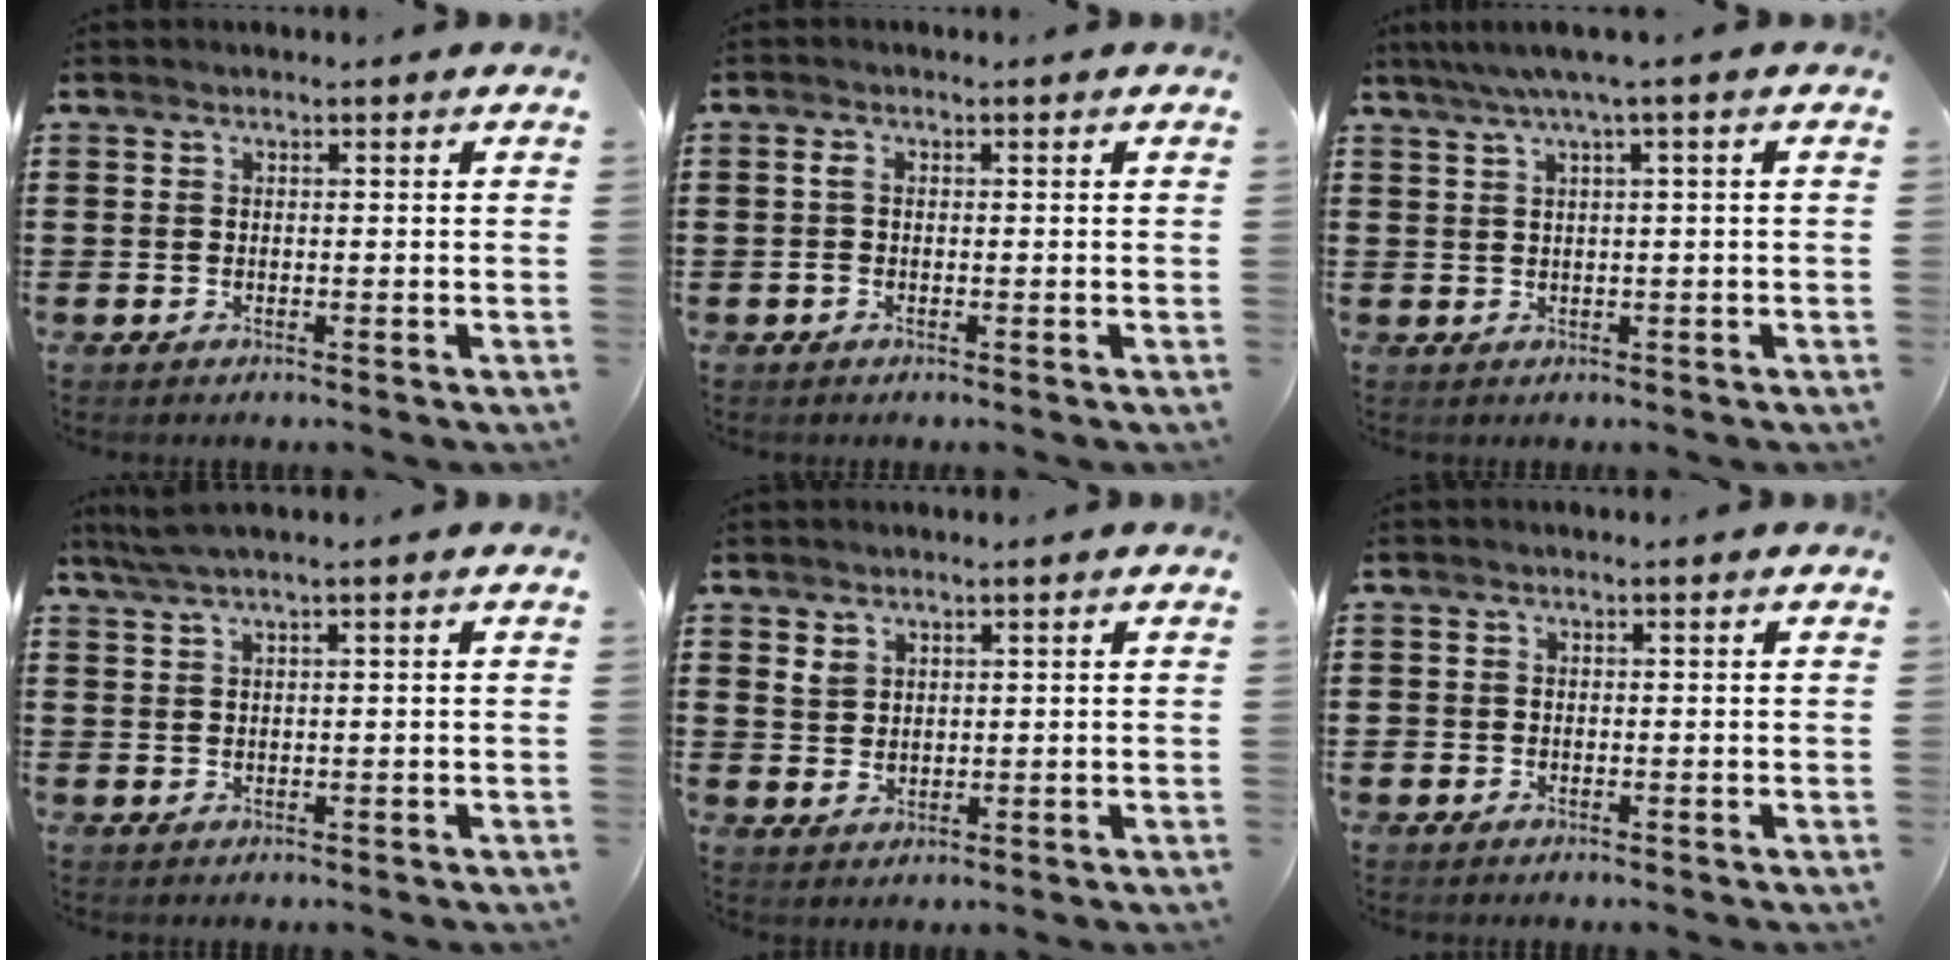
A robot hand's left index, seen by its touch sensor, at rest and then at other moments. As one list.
[{"total": 1.5, "force": [-0.3, 0.7, 1.2], "torque": [-0.034, -0.001, -0.010]}, {"total": 2.3, "force": [0.6, -0.2, 2.2], "torque": [-0.043, -0.004, 0.008]}, {"total": 1.8, "force": [0.8, 0.0, 1.6], "torque": [-0.031, -0.002, 0.015]}, {"total": 2.3, "force": [1.5, 1.6, 0.8], "torque": [-0.020, 0.005, 0.028]}, {"total": 0.6, "force": [-0.3, 0.5, 0.1], "torque": [-0.002, 0.002, -0.007]}]